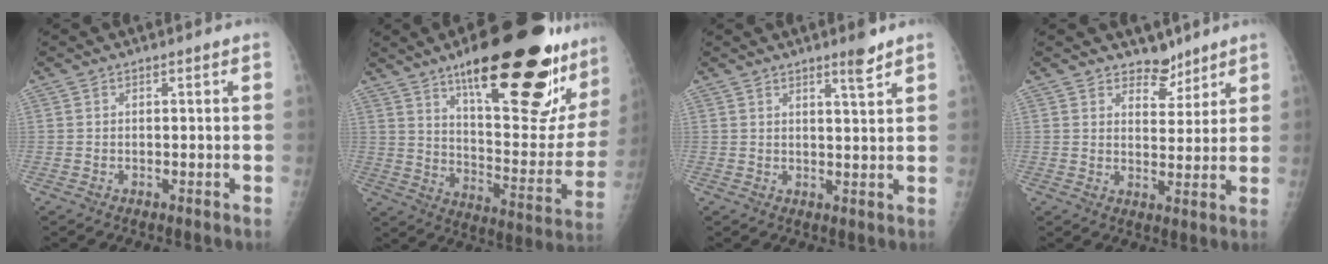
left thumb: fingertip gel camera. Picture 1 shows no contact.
{"total": 31.2, "force": [18.8, 8.6, 23.4], "torque": [-0.277, -0.069, 0.281]}
{"total": 3.6, "force": [2.7, 0.1, 2.4], "torque": [-0.035, -0.023, 0.042]}
{"total": 4.8, "force": [4.0, 2.6, 0.8], "torque": [0.016, -0.031, 0.064]}